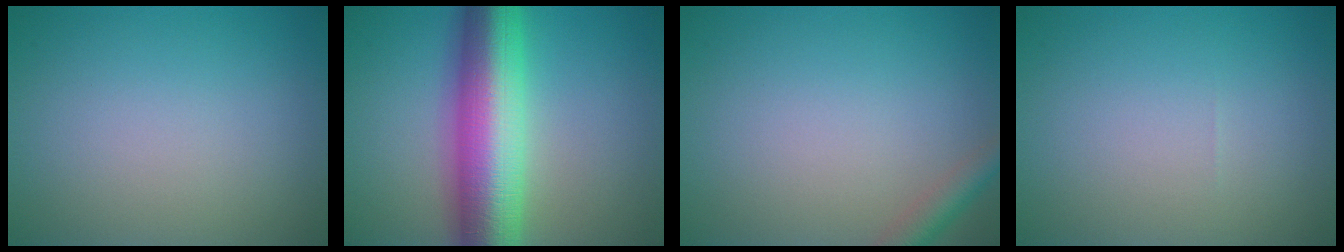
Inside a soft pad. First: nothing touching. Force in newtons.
{"total": 12.0, "press": 12.0, "slide": 0.1}
{"total": 2.2, "press": 2.2, "slide": 0.2}
{"total": 0.0}